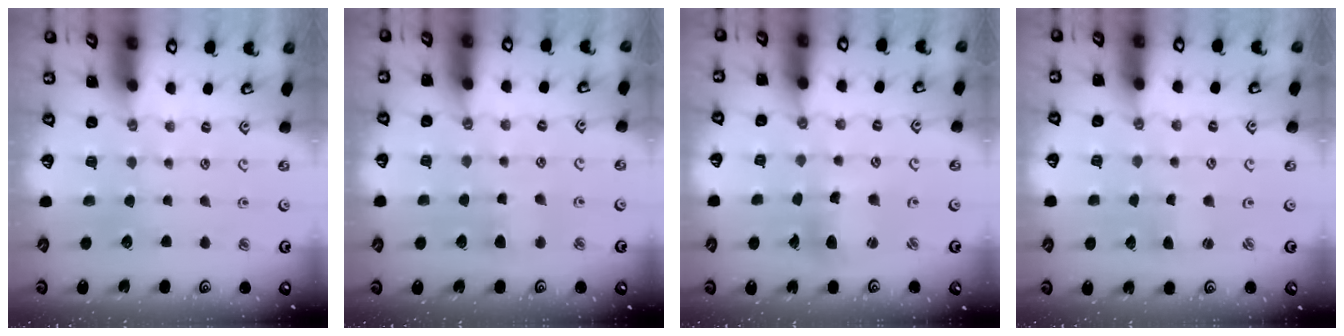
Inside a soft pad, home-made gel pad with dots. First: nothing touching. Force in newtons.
{"total": 4.3, "press": 4.3, "slide": 0.6}
{"total": 7.8, "press": 7.7, "slide": 1.3}
{"total": 1.6, "press": 1.5, "slide": 0.3}